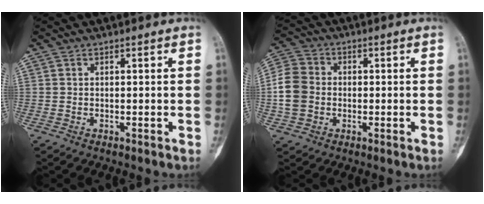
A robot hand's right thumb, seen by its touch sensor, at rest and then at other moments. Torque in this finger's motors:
{"motor_torque": [-0.47, 0.38, 0.54, 0.11, 0.04]}